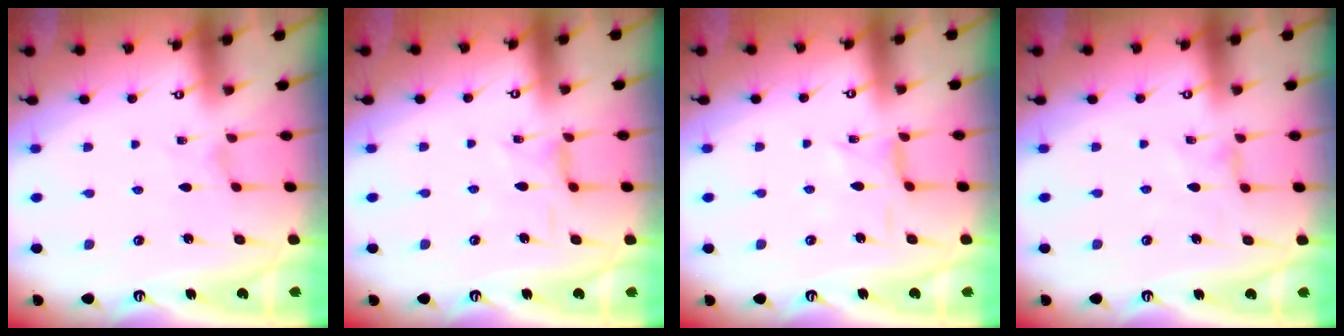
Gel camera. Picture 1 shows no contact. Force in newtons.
{"total": 1.7, "press": 1.7, "slide": 0.4}
{"total": 1.6, "press": 1.6, "slide": 0.4}
{"total": 0.0}